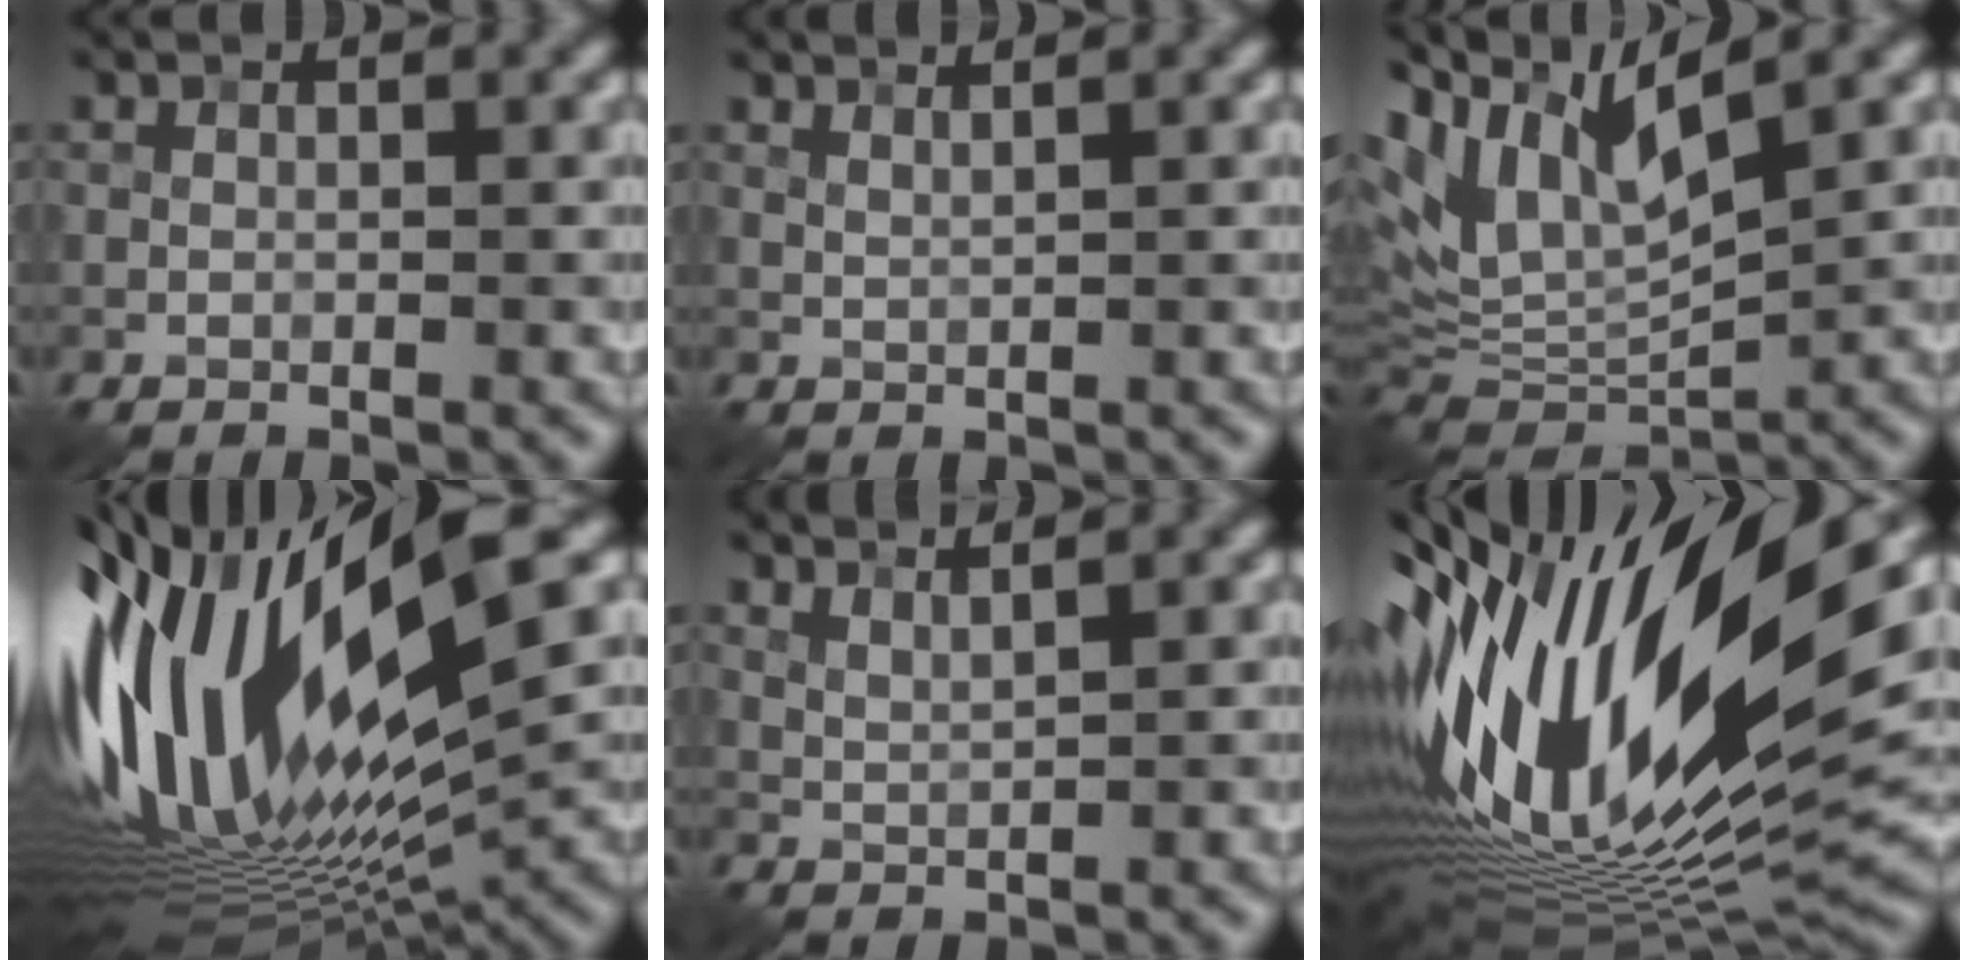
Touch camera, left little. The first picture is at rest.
{"total": 1.9, "force": [1.5, 0.5, 1.0], "torque": [-0.014, -0.003, 0.015]}
{"total": 9.3, "force": [3.8, 3.7, 7.7], "torque": [-0.163, 0.004, 0.066]}
{"total": 18.4, "force": [2.0, 6.1, 17.2], "torque": [-0.333, -0.026, 0.039]}
{"total": 2.5, "force": [2.1, 0.5, 1.3], "torque": [-0.025, 0.002, 0.034]}
{"total": 19.8, "force": [3.8, 7.9, 17.7], "torque": [-0.328, -0.014, 0.054]}